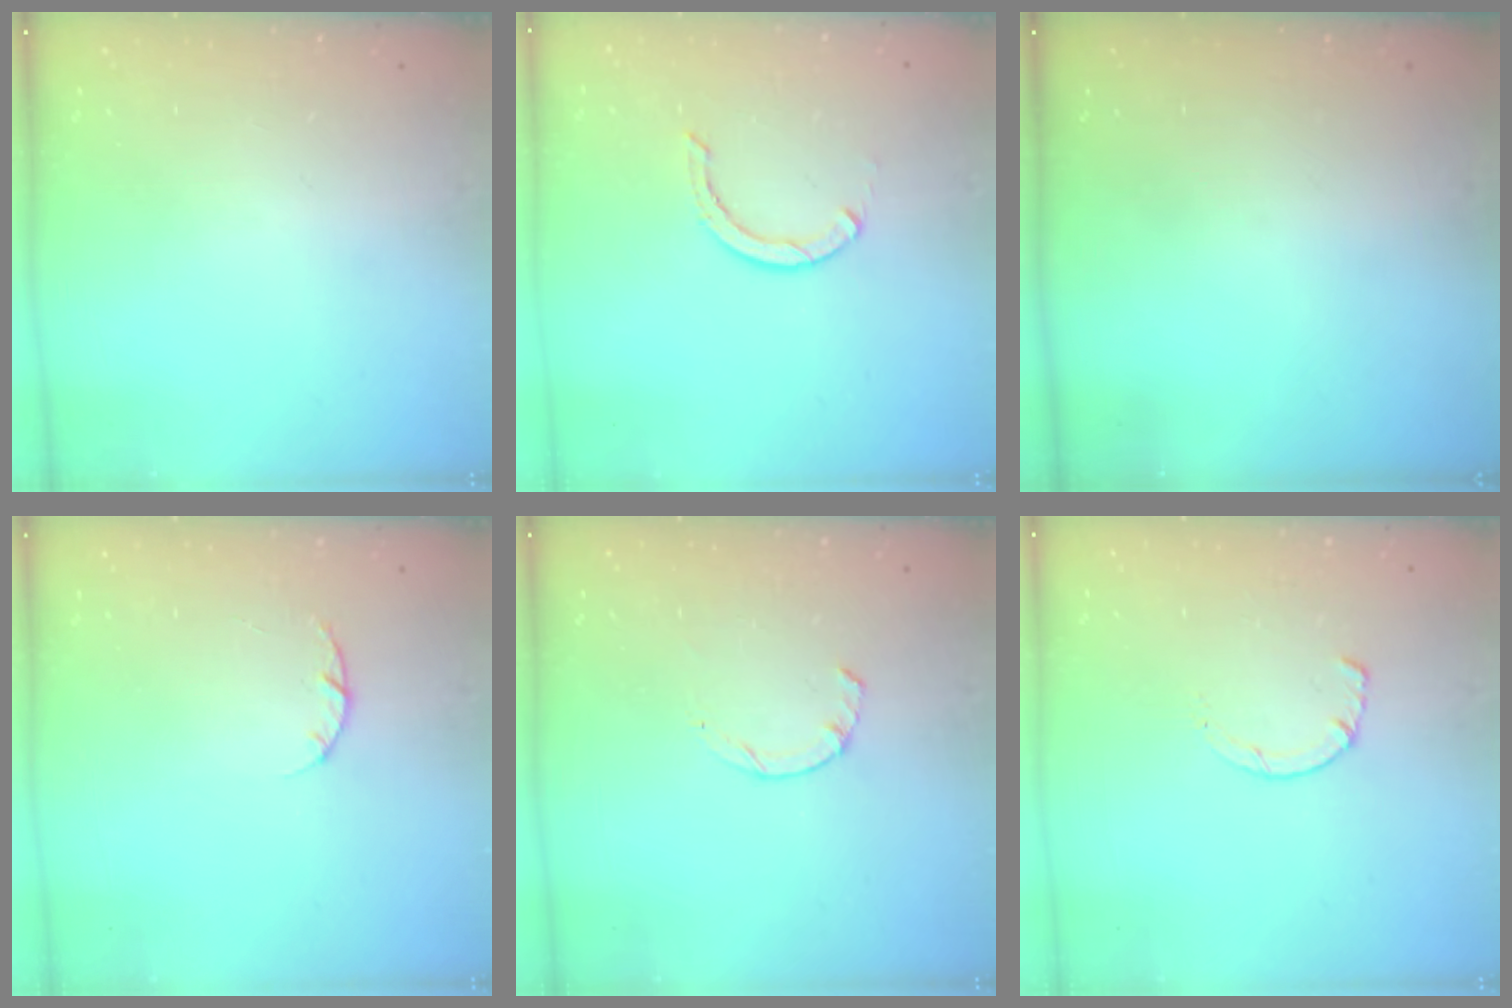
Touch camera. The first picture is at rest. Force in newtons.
{"total": 2.6, "press": 2.6, "slide": 0.1}
{"total": 0.0}
{"total": 2.0, "press": 1.9, "slide": 0.4}
{"total": 1.7, "press": 1.6, "slide": 0.4}
{"total": 1.4, "press": 1.4, "slide": 0.3}